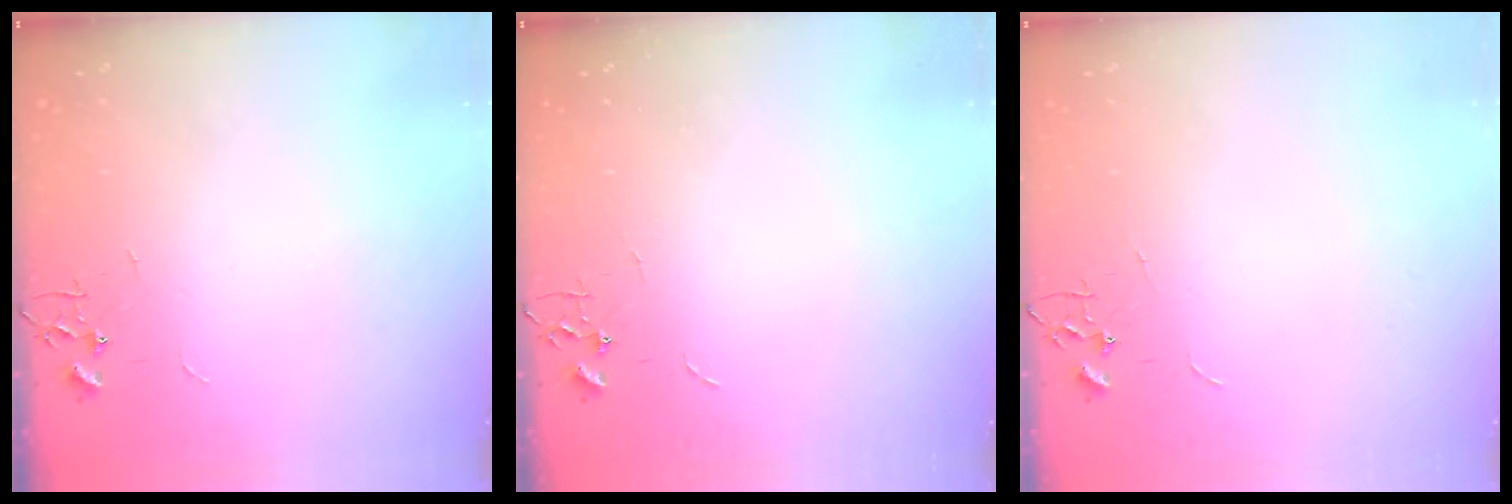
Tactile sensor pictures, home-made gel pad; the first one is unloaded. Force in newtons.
{"total": 0.0}
{"total": 0.0}